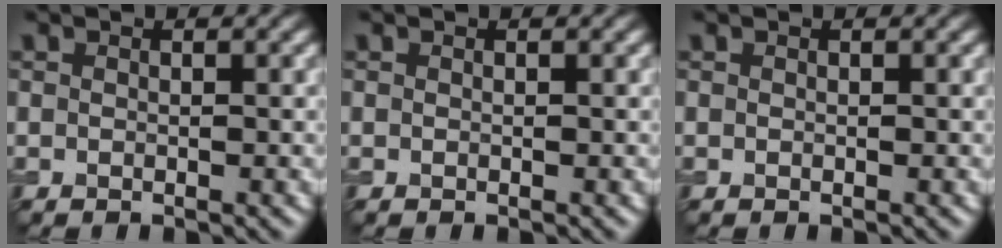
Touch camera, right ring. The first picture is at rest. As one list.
[{"total": 0.0}, {"total": 0.0}]